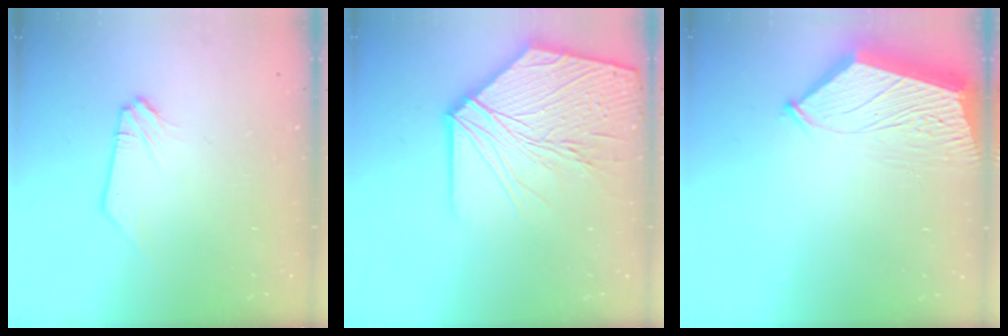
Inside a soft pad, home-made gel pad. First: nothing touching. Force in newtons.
{"total": 18.7, "press": 18.4, "slide": 3.3}
{"total": 7.9, "press": 7.8, "slide": 0.9}